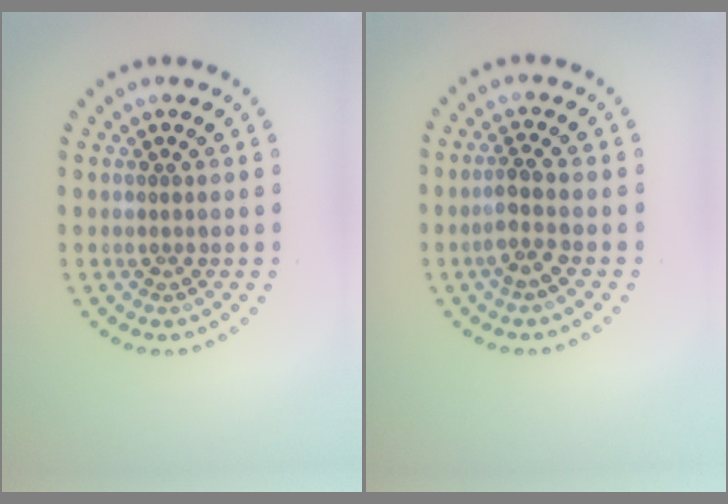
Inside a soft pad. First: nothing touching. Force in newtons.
{"total": 1.9, "press": 1.5, "slide": 1.2}